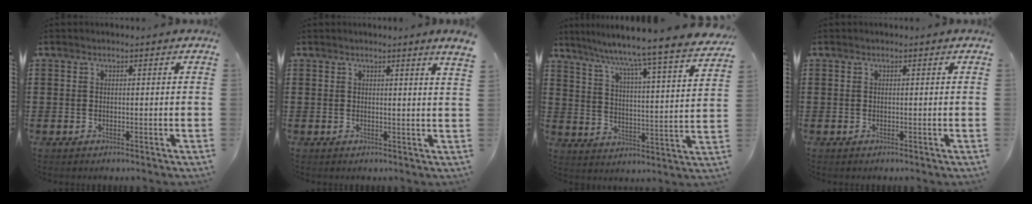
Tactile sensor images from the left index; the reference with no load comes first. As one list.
[{"total": 1.6, "force": [1.2, -0.8, 0.8], "torque": [-0.015, -0.007, 0.021]}, {"total": 6.0, "force": [5.3, -1.4, 2.3], "torque": [-0.071, -0.055, 0.076]}, {"total": 0.0}]